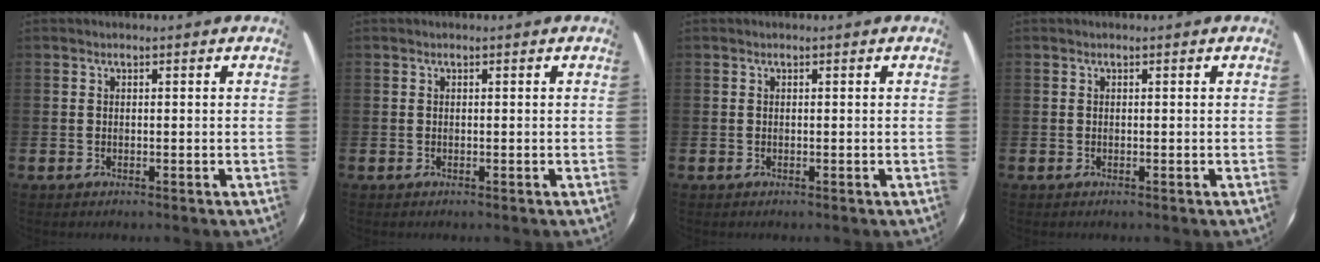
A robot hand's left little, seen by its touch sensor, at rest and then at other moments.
{"total": 0.0}
{"total": 0.0}
{"total": 0.0}